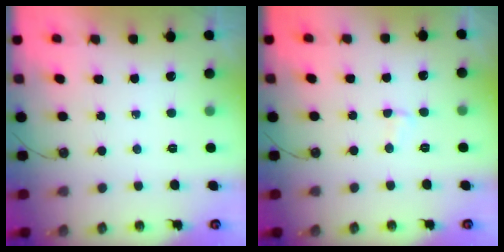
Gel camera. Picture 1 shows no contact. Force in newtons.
{"total": 2.3, "press": 2.3, "slide": 0.5}